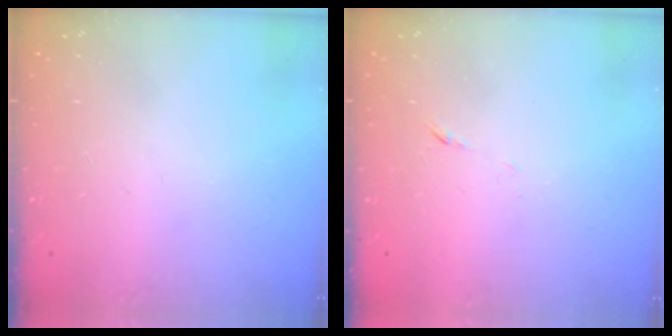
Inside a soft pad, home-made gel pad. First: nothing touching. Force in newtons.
{"total": 4.4, "press": 4.3, "slide": 0.8}